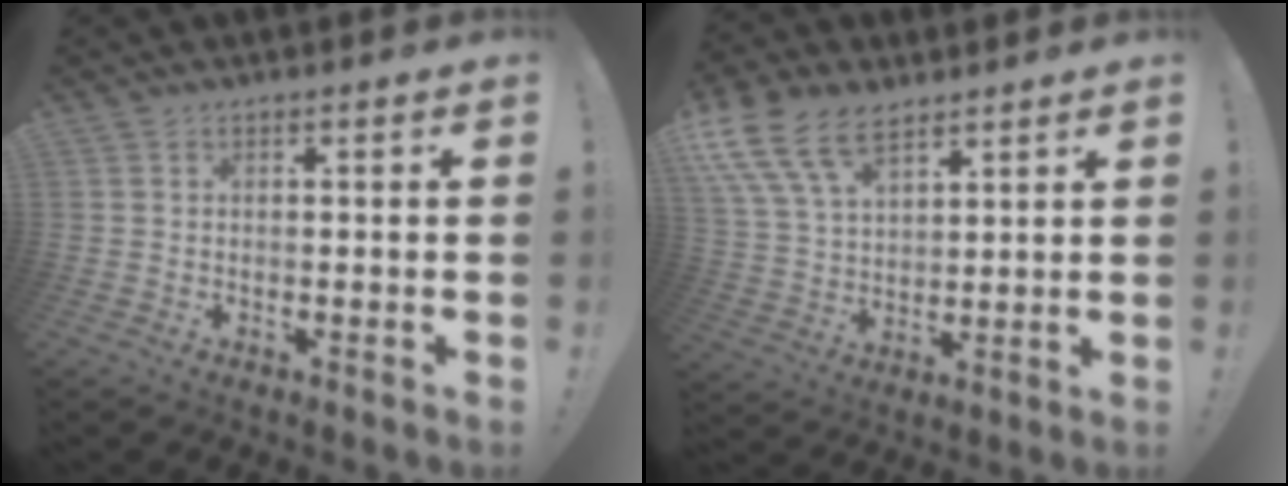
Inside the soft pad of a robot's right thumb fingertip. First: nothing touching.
{"total": 14.9, "force": [9.6, 8.2, 7.9], "torque": [-0.167, -0.044, 0.182]}